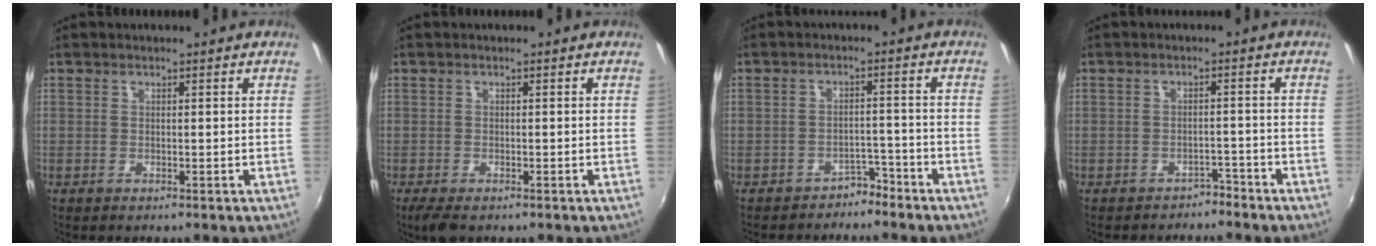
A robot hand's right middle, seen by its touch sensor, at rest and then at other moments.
{"total": 3.7, "force": [-2.6, 1.4, 2.3], "torque": [-0.050, -0.018, -0.043]}
{"total": 4.0, "force": [-3.5, 1.8, 0.6], "torque": [-0.015, 0.013, -0.049]}
{"total": 5.2, "force": [-4.9, 1.6, -0.2], "torque": [0.016, 0.027, -0.070]}